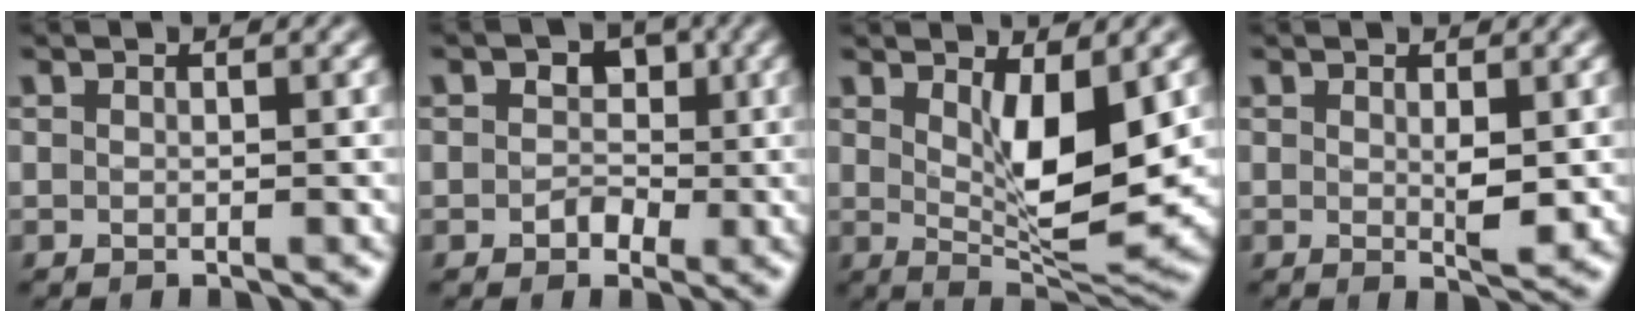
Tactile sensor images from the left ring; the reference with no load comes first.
{"total": 3.4, "force": [0.2, 2.9, 1.9], "torque": [0.012, 0.011, -0.023]}
{"total": 6.7, "force": [1.1, 2.1, 6.3], "torque": [-0.105, -0.015, 0.023]}
{"total": 1.8, "force": [0.3, 0.5, 1.7], "torque": [-0.029, -0.006, 0.007]}